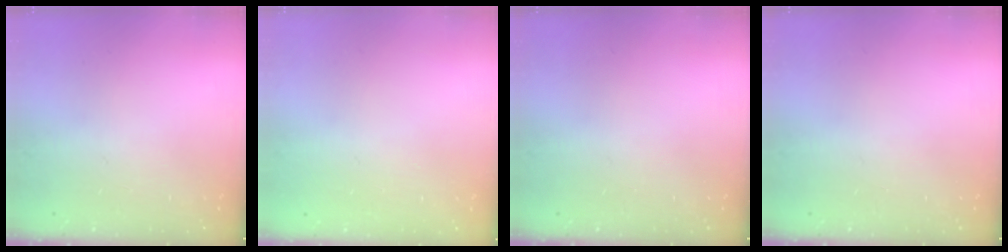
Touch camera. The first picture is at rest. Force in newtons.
{"total": 0.0}
{"total": 0.0}
{"total": 0.0}